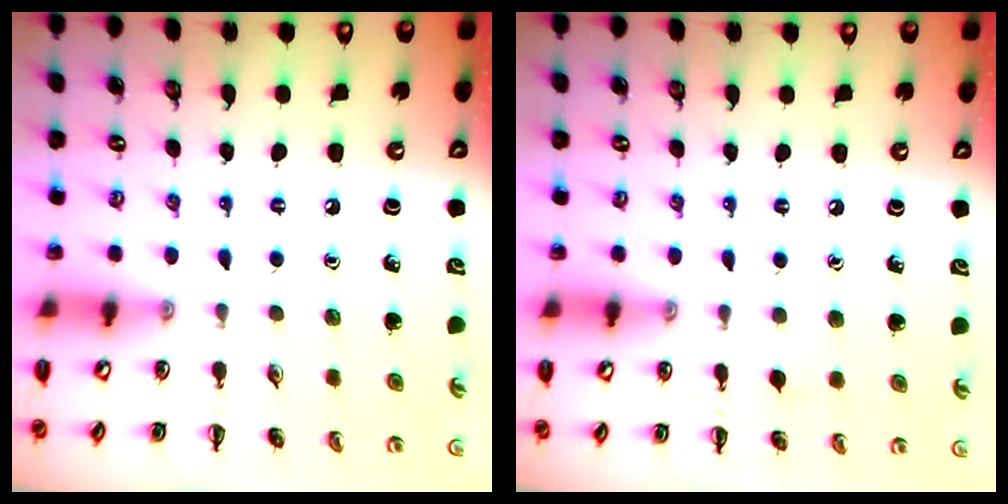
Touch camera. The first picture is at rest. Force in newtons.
{"total": 2.6, "press": 2.3, "slide": 1.1}